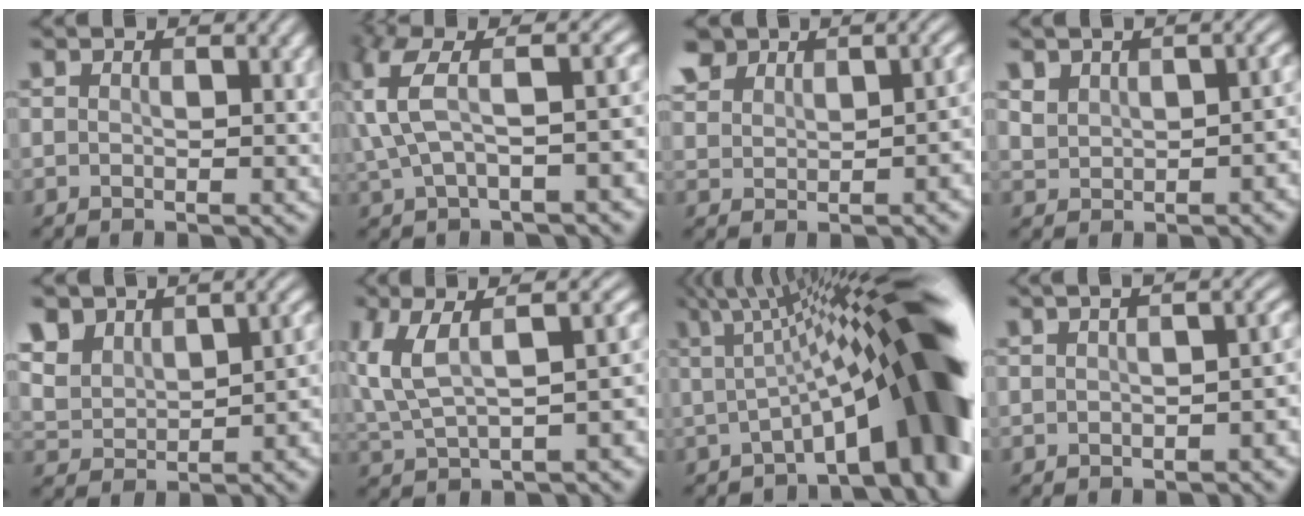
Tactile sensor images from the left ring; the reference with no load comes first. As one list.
[{"total": 8.8, "force": [0.8, 4.4, 7.5], "torque": [-0.156, 0.013, 0.009]}, {"total": 4.5, "force": [2.1, 3.2, 2.4], "torque": [-0.038, 0.003, 0.041]}, {"total": 5.1, "force": [1.3, 3.4, 3.5], "torque": [-0.046, 0.000, 0.029]}, {"total": 6.9, "force": [2.7, 4.7, 4.2], "torque": [-0.072, 0.001, 0.053]}, {"total": 9.9, "force": [1.6, 4.9, 8.4], "torque": [-0.173, 0.003, 0.039]}, {"total": 14.2, "force": [-0.4, 3.0, 13.9], "torque": [-0.168, 0.029, -0.006]}, {"total": 4.7, "force": [-0.3, 2.1, 4.2], "torque": [-0.031, 0.008, 0.002]}]